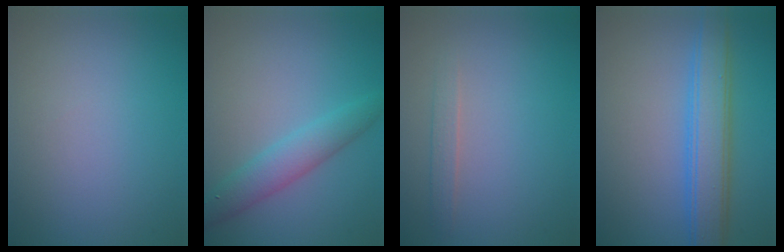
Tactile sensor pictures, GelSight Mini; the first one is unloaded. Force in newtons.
{"total": 3.4, "press": 3.4, "slide": 0.1}
{"total": 1.1, "press": 1.1, "slide": 0.1}
{"total": 4.9, "press": 4.9, "slide": 0.2}